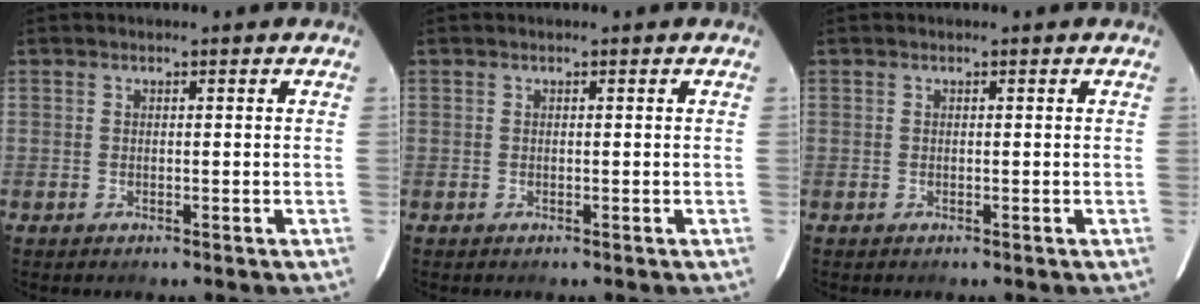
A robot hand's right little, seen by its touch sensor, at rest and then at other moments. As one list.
[{"total": 0.0}, {"total": 0.0}]